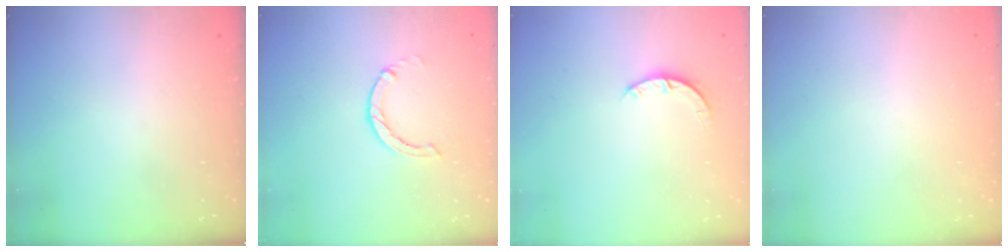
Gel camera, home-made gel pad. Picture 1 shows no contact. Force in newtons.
{"total": 0.0}
{"total": 2.9, "press": 2.9, "slide": 0.4}
{"total": 2.7, "press": 2.7, "slide": 0.2}